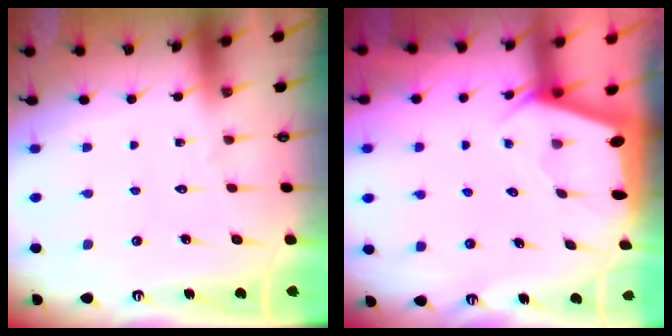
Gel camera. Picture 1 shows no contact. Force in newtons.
{"total": 1.9, "press": 1.9, "slide": 0.3}